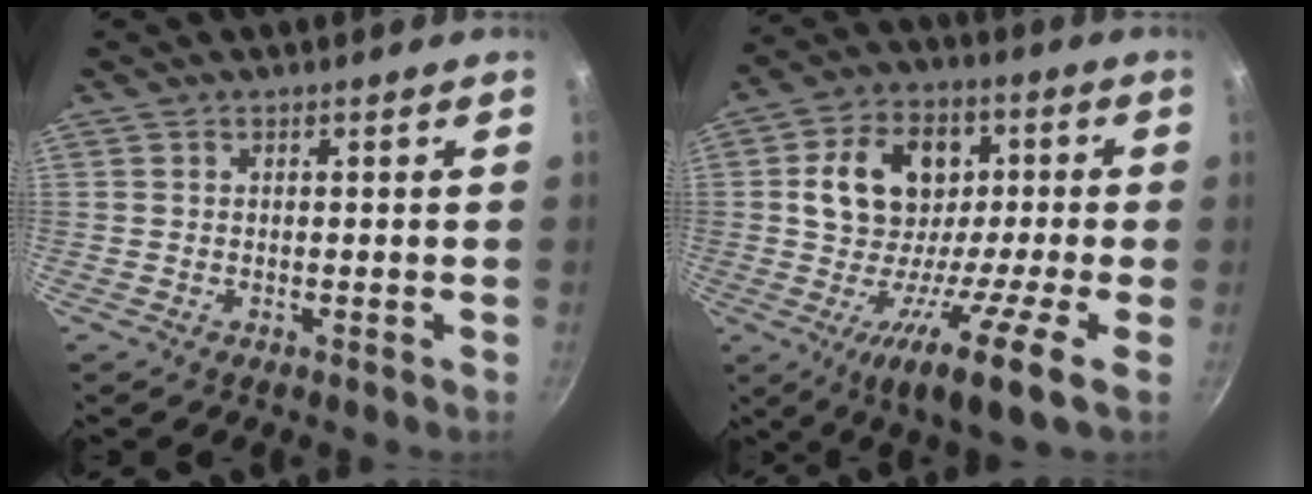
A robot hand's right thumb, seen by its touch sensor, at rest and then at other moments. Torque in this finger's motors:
{"motor_torque": [1.51, 1.77, 1.29, -1.23, 0.60]}